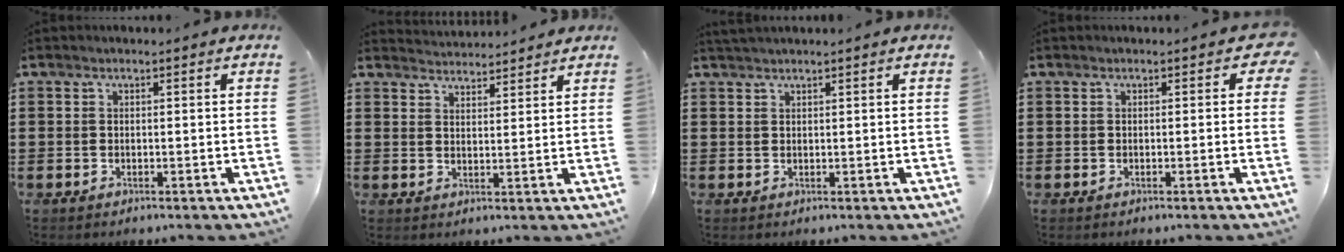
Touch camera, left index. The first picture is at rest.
{"total": 3.0, "force": [3.0, 0.0, -0.4], "torque": [-0.003, -0.011, 0.057]}
{"total": 1.2, "force": [1.1, 0.0, 0.4], "torque": [-0.008, 0.001, 0.022]}
{"total": 1.0, "force": [-0.1, 0.6, 0.7], "torque": [-0.009, 0.000, -0.005]}